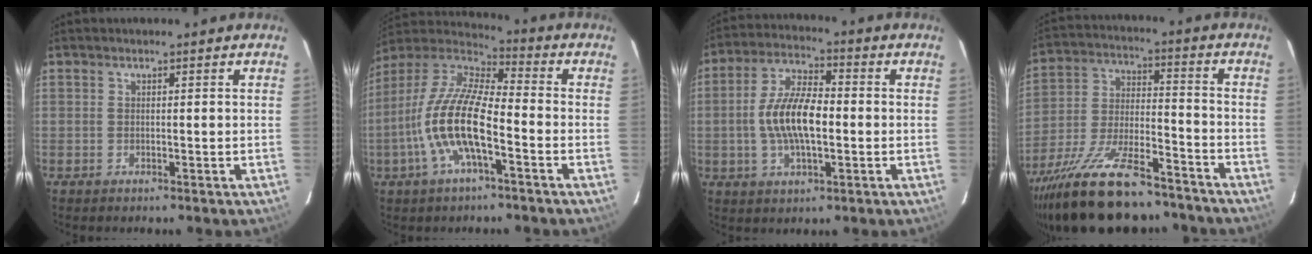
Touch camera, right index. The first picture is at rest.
{"total": 15.3, "force": [-5.1, 4.6, 13.7], "torque": [-0.277, -0.004, -0.105]}
{"total": 11.4, "force": [-1.2, 4.7, 10.3], "torque": [-0.206, 0.008, -0.023]}
{"total": 23.5, "force": [-18.2, 7.5, 12.8], "torque": [-0.250, -0.030, -0.288]}